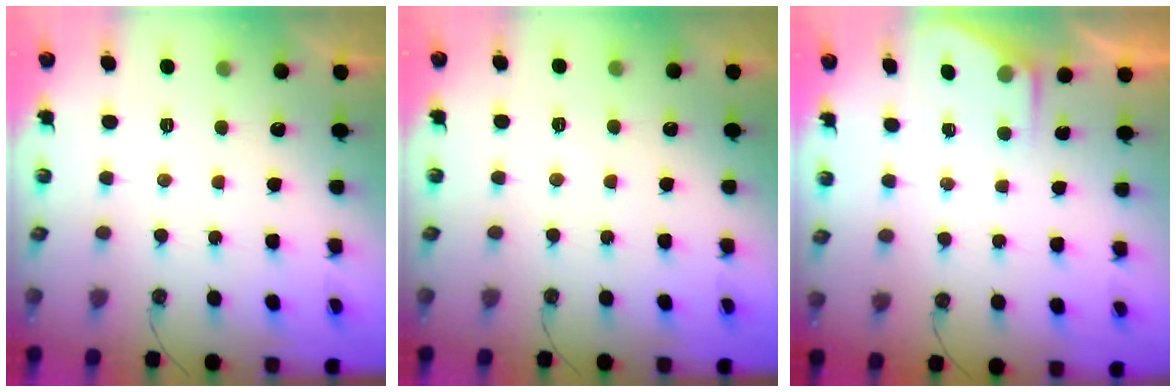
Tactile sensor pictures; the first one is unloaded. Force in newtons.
{"total": 2.9, "press": 2.9, "slide": 0.4}
{"total": 2.6, "press": 2.5, "slide": 0.4}